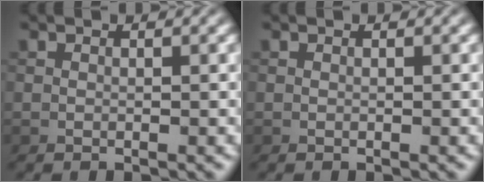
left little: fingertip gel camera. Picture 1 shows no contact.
{"total": 0.0}